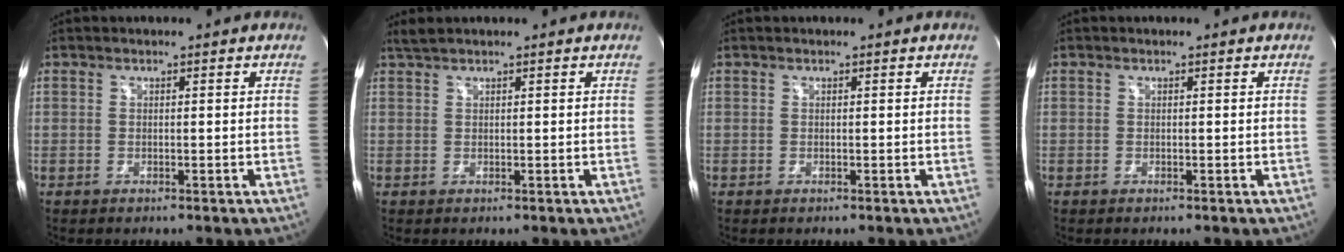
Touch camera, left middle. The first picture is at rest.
{"total": 1.4, "force": [1.3, -0.1, 0.5], "torque": [-0.018, 0.013, 0.031]}
{"total": 0.0}
{"total": 0.0}